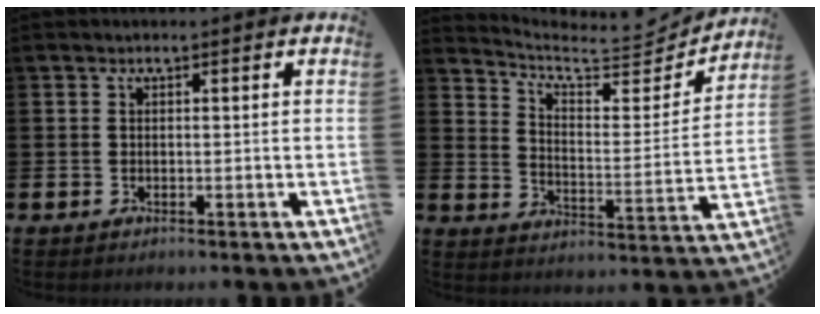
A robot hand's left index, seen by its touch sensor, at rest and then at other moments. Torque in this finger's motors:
{"motor_torque": [1.07, -1.07, -0.05, 0.00]}